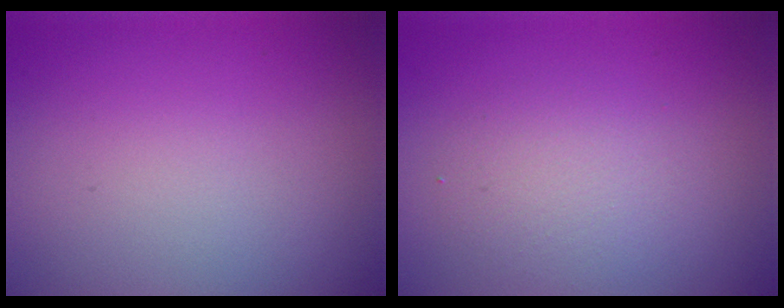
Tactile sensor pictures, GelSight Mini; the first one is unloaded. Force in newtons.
{"total": 2.7, "press": 2.7, "slide": 0.2}